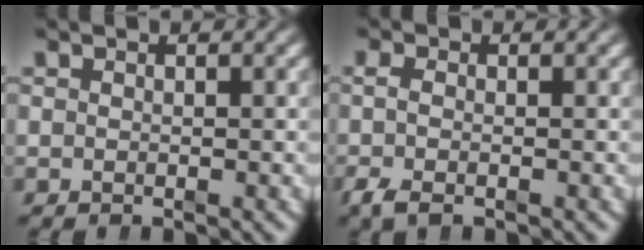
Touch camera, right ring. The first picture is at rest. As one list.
[{"total": 1.9, "force": [-1.3, 0.6, 1.2], "torque": [-0.029, -0.012, -0.017]}]